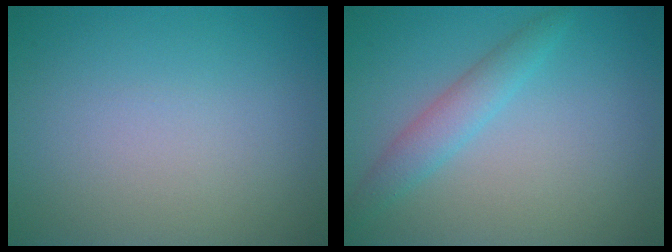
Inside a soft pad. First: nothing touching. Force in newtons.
{"total": 2.6, "press": 2.6, "slide": 0.1}